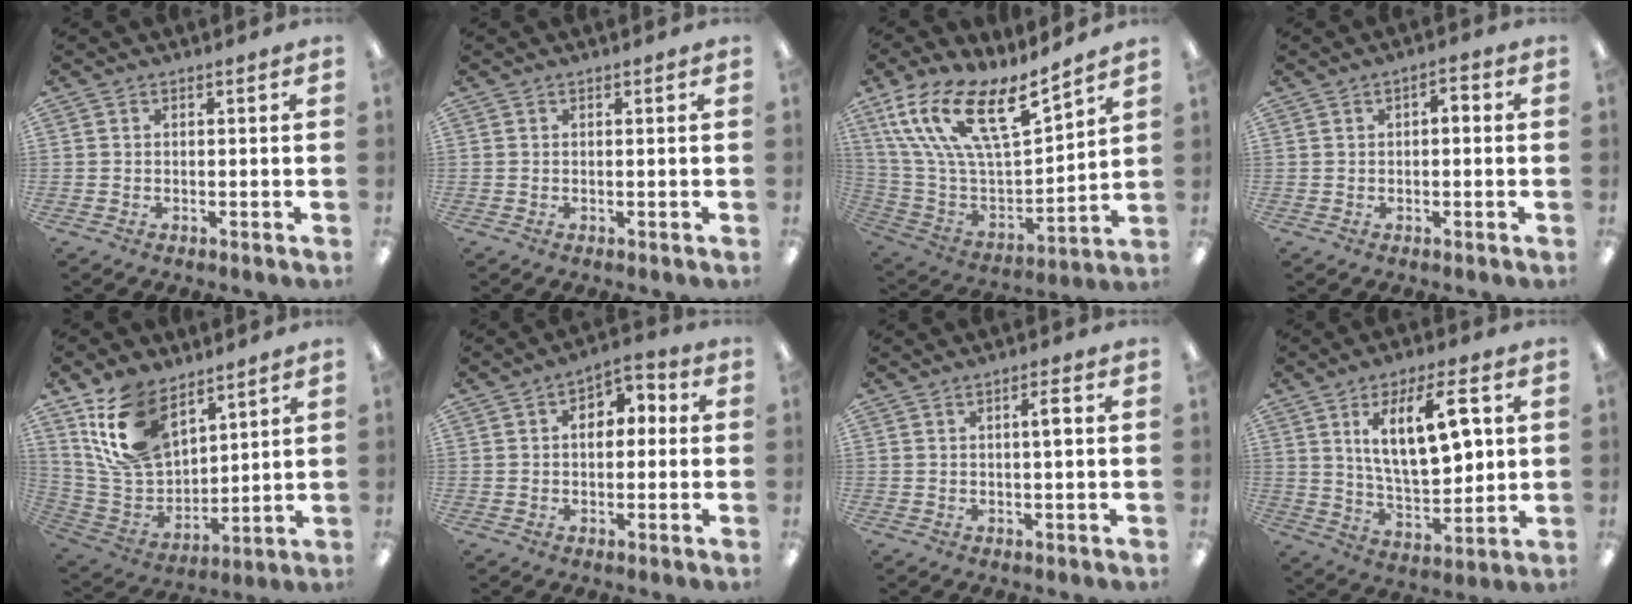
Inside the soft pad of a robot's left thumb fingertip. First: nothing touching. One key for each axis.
{"total": 0.0}
{"total": 21.1, "fx": 13.3, "fy": 8.0, "fz": 14.4, "tx": -0.286, "ty": -0.083, "tz": 0.236}
{"total": 2.4, "fx": -0.4, "fy": 1.5, "fz": 1.8, "tx": -0.026, "ty": 0.006, "tz": -0.011}
{"total": 18.1, "fx": 10.1, "fy": 11.2, "fz": 10.0, "tx": -0.219, "ty": -0.030, "tz": 0.193}
{"total": 5.8, "fx": 0.9, "fy": 4.3, "fz": 3.9, "tx": -0.056, "ty": 0.009, "tz": 0.009}
{"total": 2.9, "fx": 0.8, "fy": 0.7, "fz": 2.7, "tx": -0.045, "ty": 0.004, "tz": 0.008}
{"total": 16.1, "fx": 5.6, "fy": 6.9, "fz": 13.4, "tx": -0.220, "ty": -0.005, "tz": 0.093}